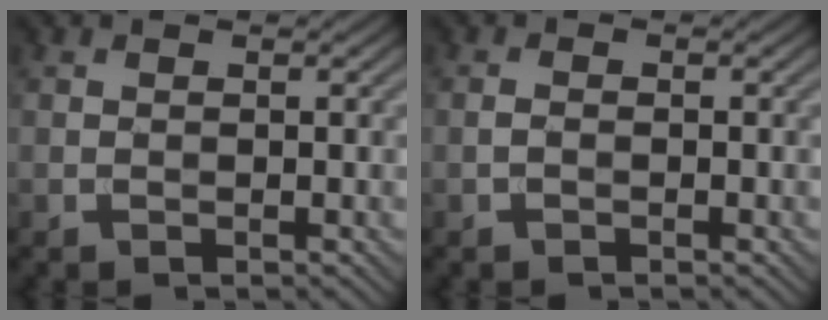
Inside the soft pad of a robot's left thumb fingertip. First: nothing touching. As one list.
[{"total": 0.8, "force": [-0.5, 0.4, 0.6], "torque": [-0.014, 0.001, -0.010]}]